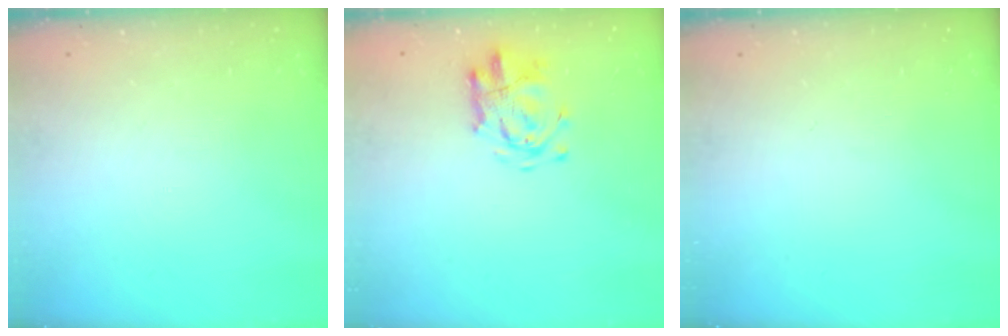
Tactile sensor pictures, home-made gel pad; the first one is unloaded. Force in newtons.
{"total": 4.2, "press": 4.2, "slide": 0.4}
{"total": 0.0}